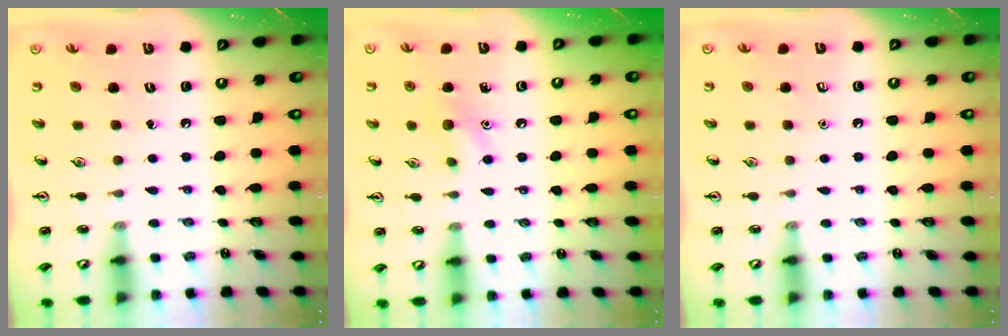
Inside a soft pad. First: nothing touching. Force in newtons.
{"total": 6.6, "press": 6.5, "slide": 1.4}
{"total": 0.0}